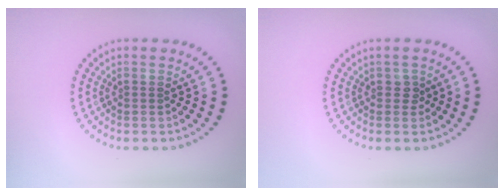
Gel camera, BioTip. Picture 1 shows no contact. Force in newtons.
{"total": 0.9, "press": 0.9, "slide": 0.3}